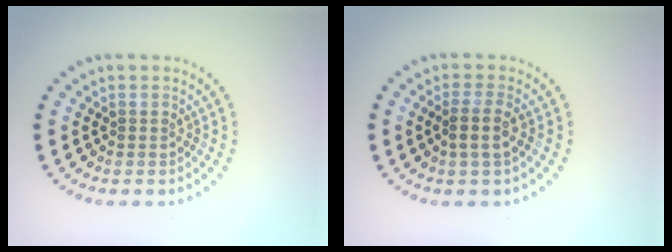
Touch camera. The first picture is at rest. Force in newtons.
{"total": 2.0, "press": 1.7, "slide": 1.1}